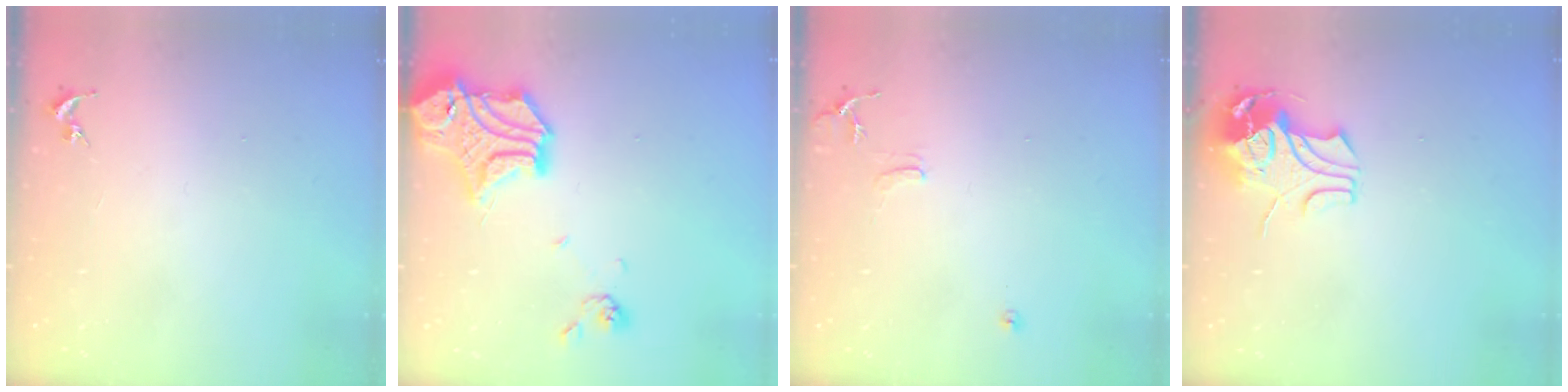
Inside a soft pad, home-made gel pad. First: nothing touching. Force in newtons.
{"total": 18.4, "press": 18.3, "slide": 2.2}
{"total": 7.2, "press": 7.2, "slide": 0.8}
{"total": 9.2, "press": 9.1, "slide": 1.2}